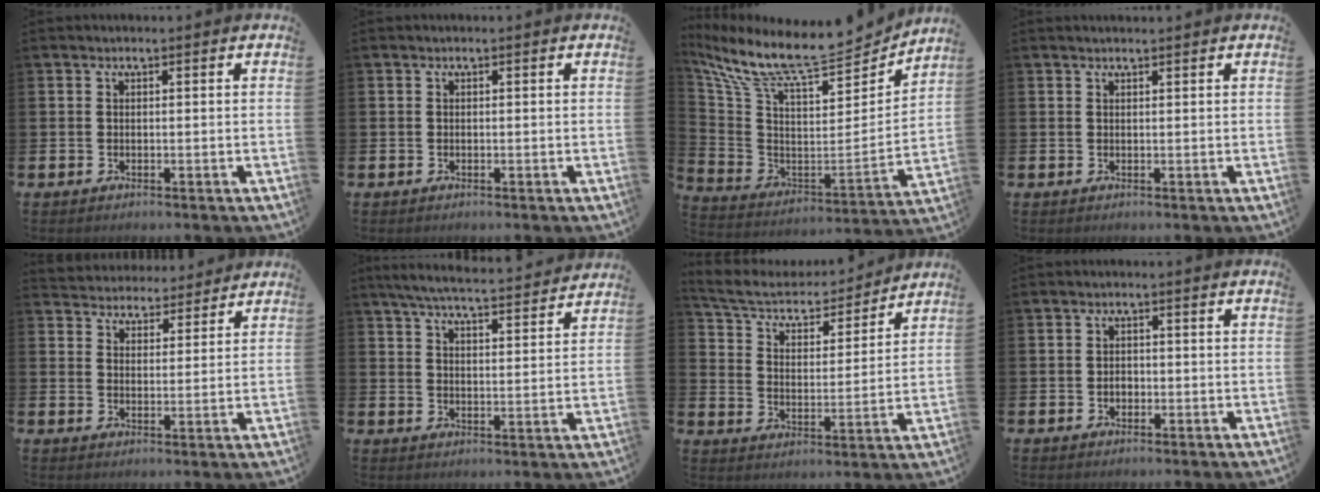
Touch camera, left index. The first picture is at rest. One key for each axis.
{"total": 0.0}
{"total": 12.1, "fx": 10.6, "fy": 2.1, "fz": 5.5, "tx": -0.143, "ty": -0.078, "tz": 0.179}
{"total": 0.7, "fx": 0.7, "fy": 0.0, "fz": 0.1, "tx": 0.001, "ty": -0.001, "tz": 0.012}
{"total": 4.4, "fx": 4.2, "fy": 1.1, "fz": -0.6, "tx": -0.001, "ty": -0.031, "tz": 0.074}
{"total": 6.3, "fx": 6.0, "fy": 0.3, "fz": 1.7, "tx": -0.047, "ty": -0.041, "tz": 0.104}
{"total": 6.9, "fx": 6.4, "fy": 1.9, "fz": 1.9, "tx": -0.070, "ty": -0.052, "tz": 0.107}
{"total": 1.5, "fx": -0.4, "fy": 1.1, "fz": 0.8, "tx": -0.003, "ty": 0.001, "tz": -0.013}